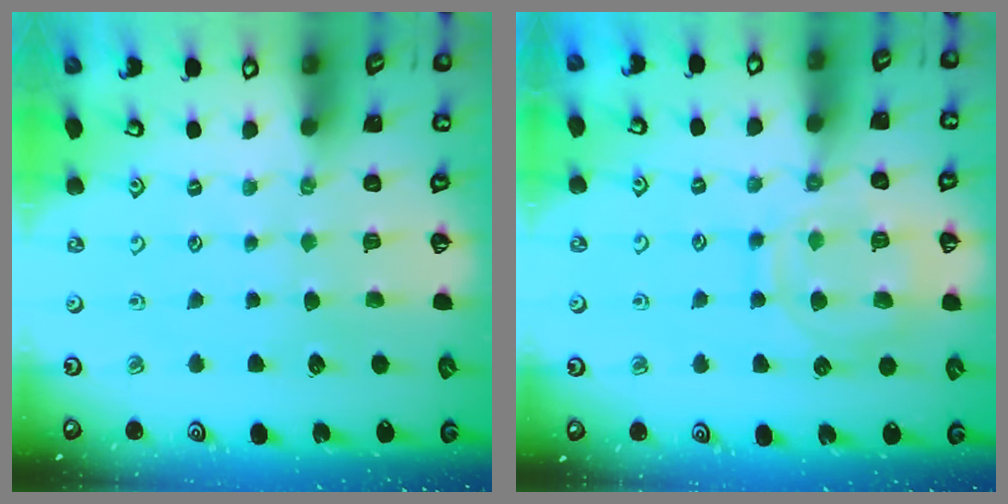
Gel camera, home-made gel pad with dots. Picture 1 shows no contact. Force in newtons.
{"total": 12.8, "press": 12.8, "slide": 1.1}